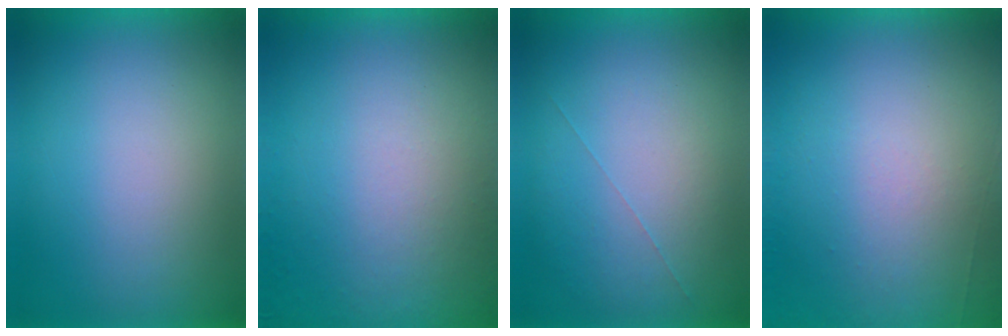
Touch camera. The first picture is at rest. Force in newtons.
{"total": 4.7}
{"total": 1.0}
{"total": 7.0}